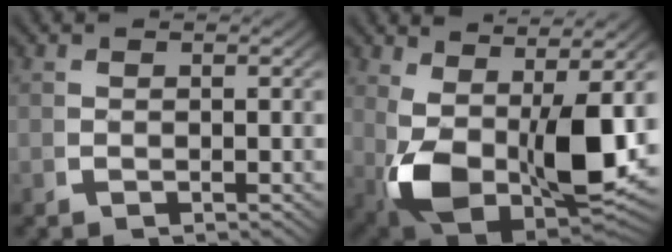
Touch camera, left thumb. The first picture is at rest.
{"total": 15.0, "force": [-1.8, 9.2, 11.7], "torque": [-0.255, -0.076, 0.011]}